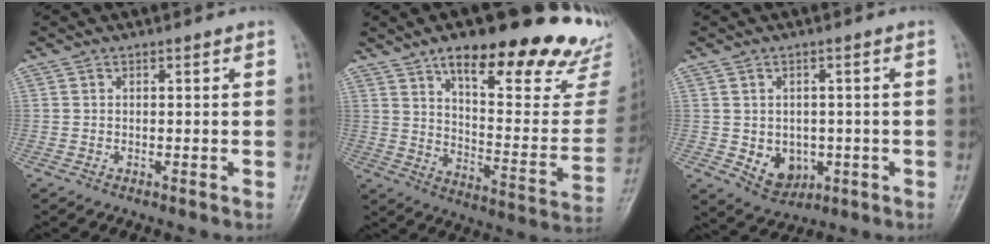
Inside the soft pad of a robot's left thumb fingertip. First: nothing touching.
{"total": 28.2, "force": [19.4, 8.5, 18.6], "torque": [-0.213, -0.083, 0.271]}
{"total": 6.6, "force": [-1.1, 5.3, 3.7], "torque": [-0.033, -0.001, 0.000]}